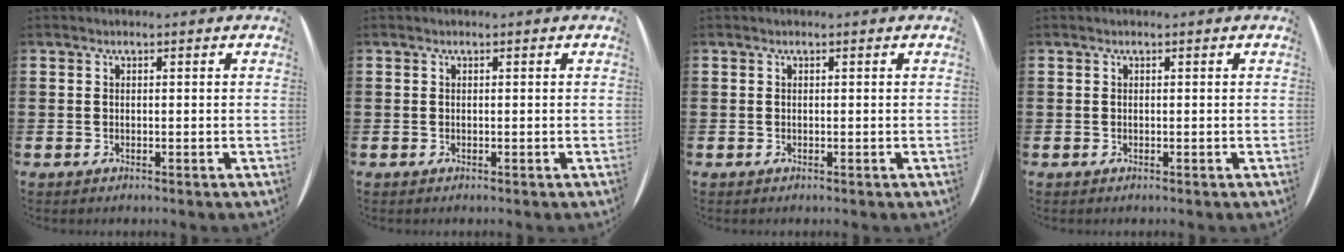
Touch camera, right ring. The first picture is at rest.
{"total": 0.0}
{"total": 0.0}
{"total": 0.0}